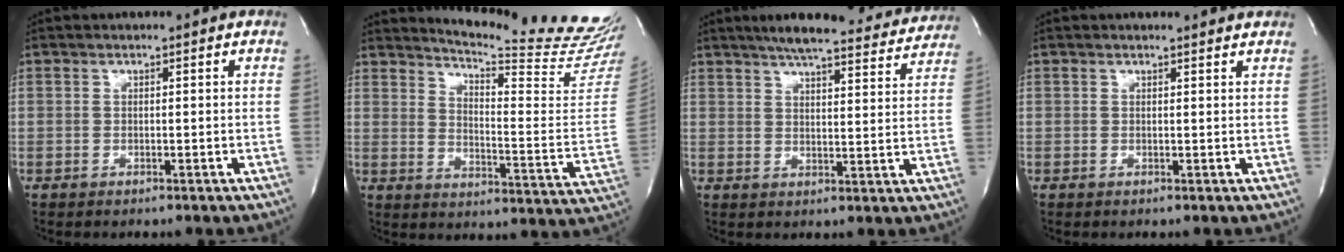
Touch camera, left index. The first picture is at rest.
{"total": 20.5, "force": [19.5, -0.9, 6.3], "torque": [-0.105, -0.142, 0.236]}
{"total": 19.8, "force": [17.8, 3.4, 8.0], "torque": [-0.111, -0.001, 0.220]}
{"total": 2.4, "force": [2.3, 0.1, 0.2], "torque": [-0.009, -0.005, 0.018]}